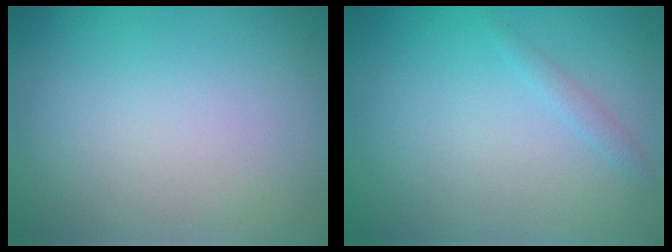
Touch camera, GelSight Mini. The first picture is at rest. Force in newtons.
{"total": 0.8, "press": 0.8, "slide": 0.0}